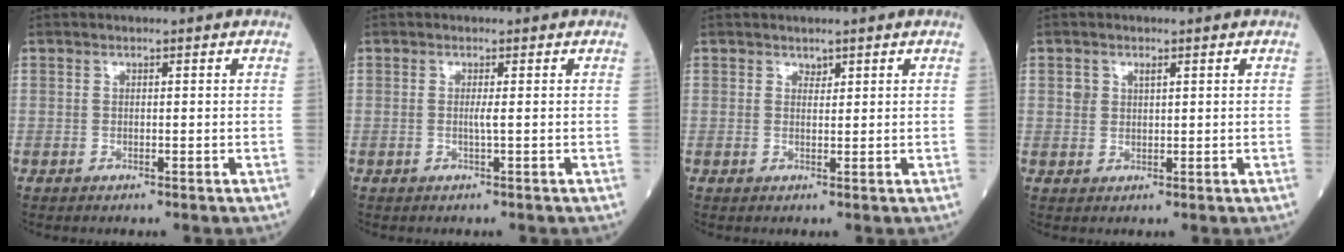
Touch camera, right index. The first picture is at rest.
{"total": 1.0, "force": [0.1, -0.5, 0.8], "torque": [-0.016, -0.002, -0.002]}
{"total": 0.9, "force": [0.9, 0.2, 0.2], "torque": [-0.002, -0.003, 0.013]}
{"total": 1.9, "force": [0.9, 1.3, 1.0], "torque": [-0.022, 0.005, 0.020]}